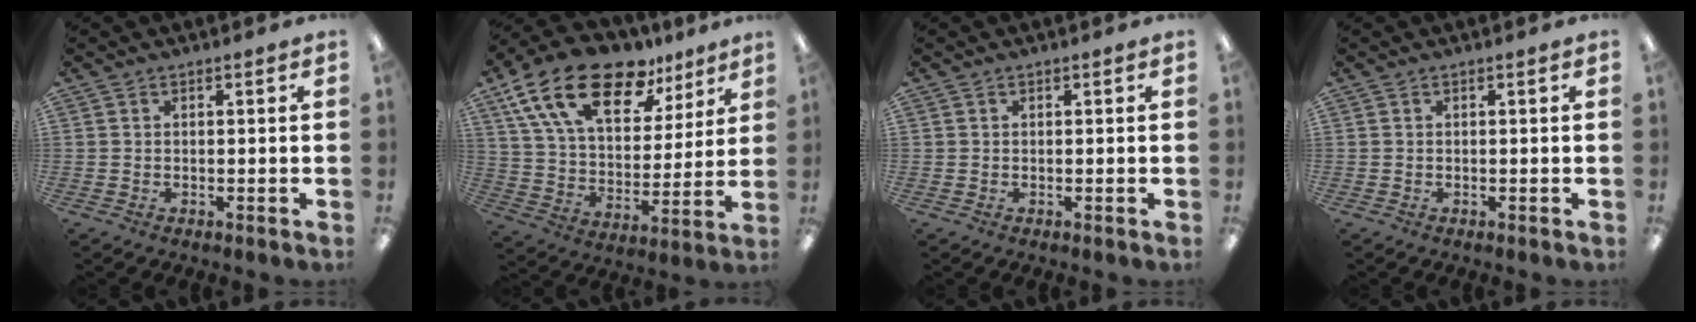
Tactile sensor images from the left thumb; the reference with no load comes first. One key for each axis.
{"total": 21.7, "fx": 13.7, "fy": 10.7, "fz": 13.0, "tx": -0.228, "ty": -0.071, "tz": 0.246}
{"total": 0.0}
{"total": 0.0}